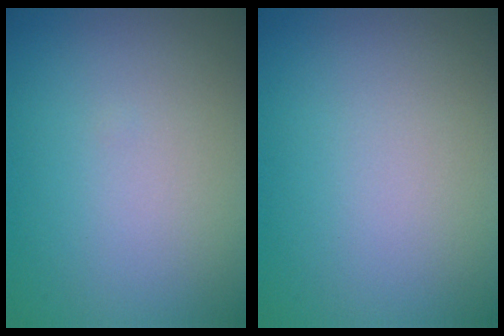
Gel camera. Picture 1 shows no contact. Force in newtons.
{"total": 0.0}